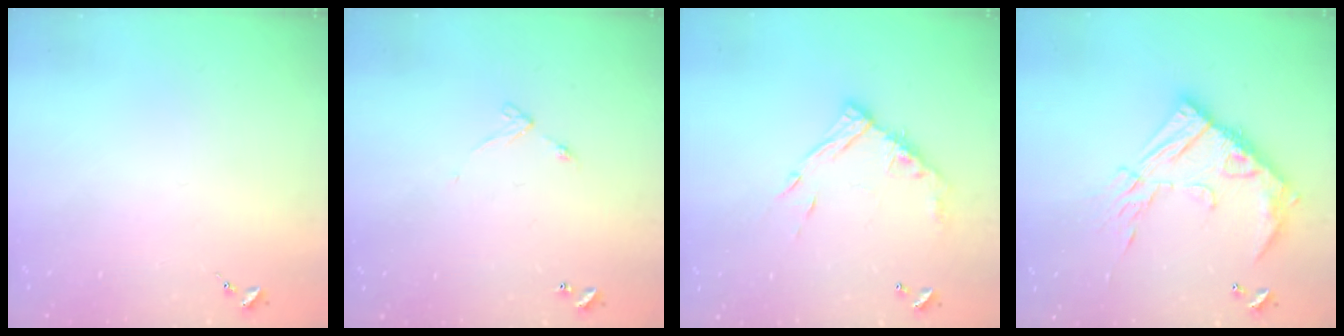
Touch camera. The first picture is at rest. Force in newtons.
{"total": 5.9, "press": 5.9, "slide": 0.6}
{"total": 13.3, "press": 13.3, "slide": 1.1}
{"total": 17.2, "press": 17.2, "slide": 1.3}